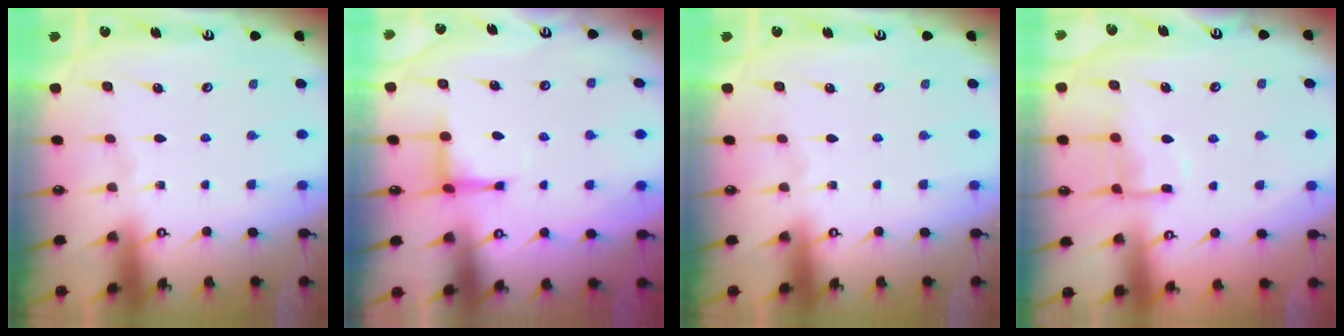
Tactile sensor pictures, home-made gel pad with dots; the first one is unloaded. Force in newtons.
{"total": 4.1, "press": 3.9, "slide": 1.1}
{"total": 0.0}
{"total": 10.6, "press": 10.5, "slide": 1.1}